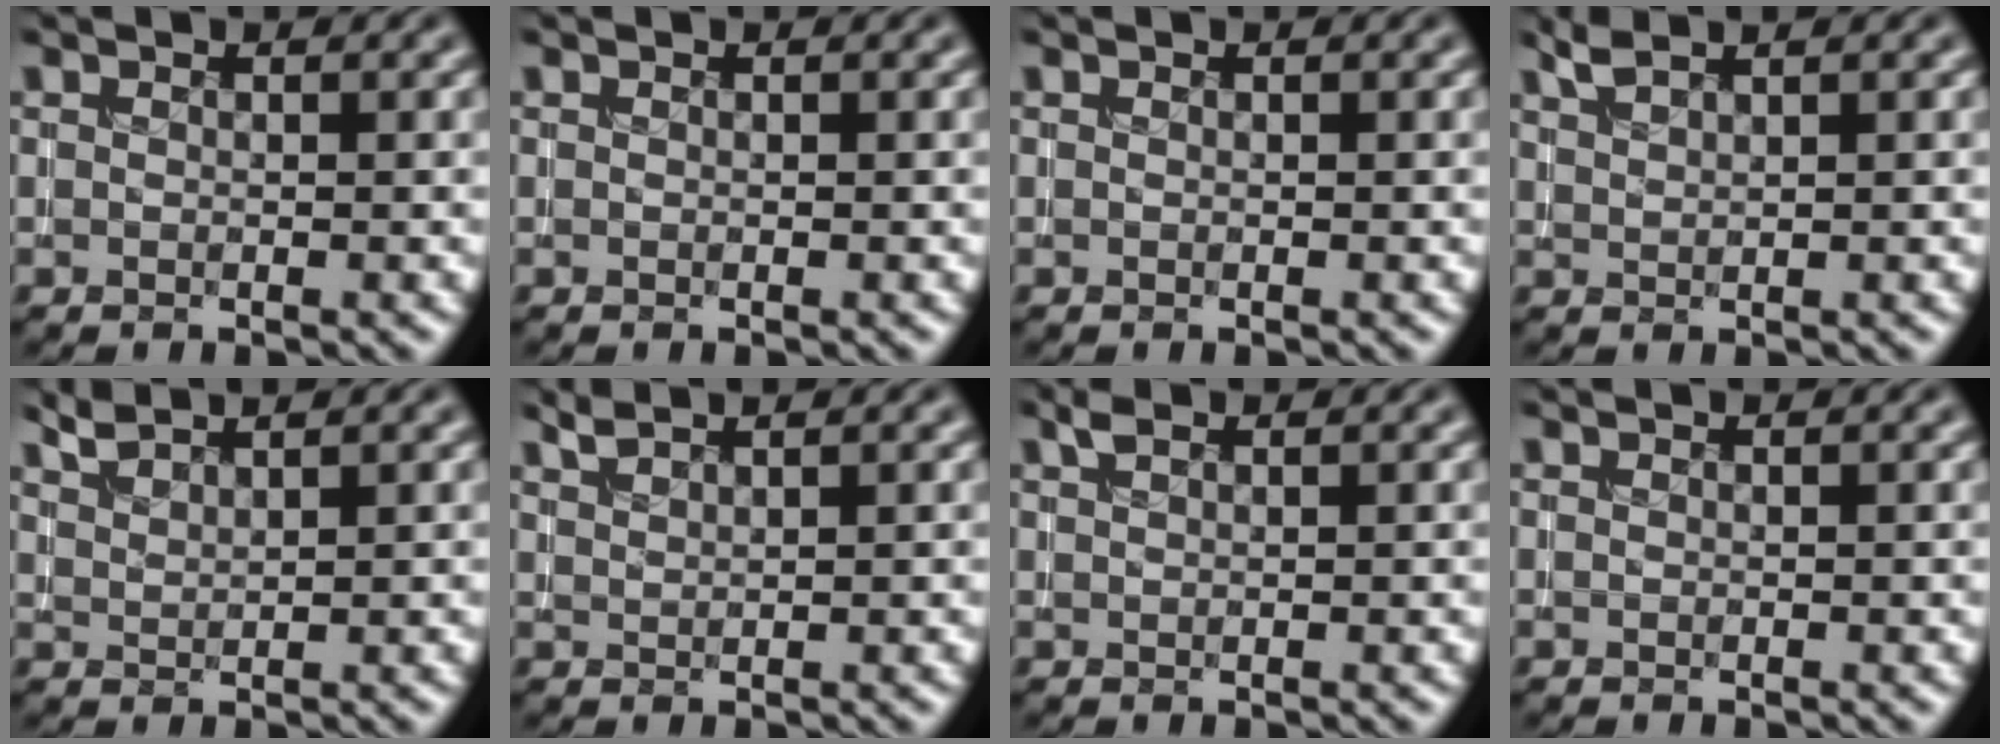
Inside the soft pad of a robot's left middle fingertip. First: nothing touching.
{"total": 0.0}
{"total": 0.0}
{"total": 1.8, "force": [1.5, 0.3, 0.9], "torque": [-0.017, 0.007, 0.032]}
{"total": 2.0, "force": [1.8, 0.2, 0.7], "torque": [-0.009, 0.006, 0.037]}
{"total": 1.5, "force": [1.3, 0.2, 0.5], "torque": [-0.008, 0.004, 0.025]}
{"total": 1.1, "force": [0.8, 0.3, 0.6], "torque": [-0.015, 0.005, 0.016]}
{"total": 0.0}